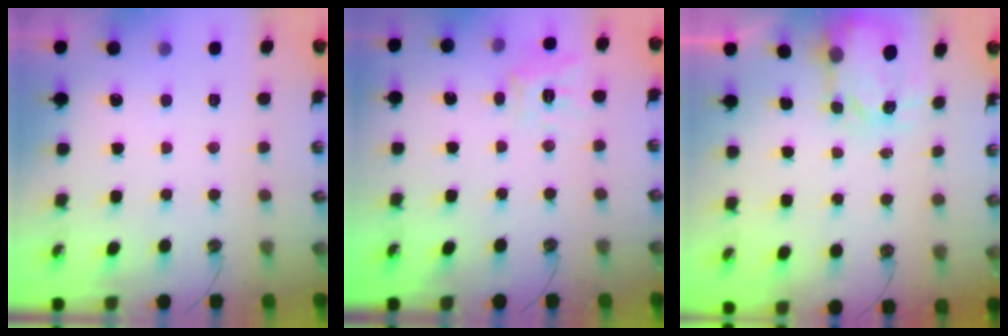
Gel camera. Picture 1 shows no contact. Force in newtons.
{"total": 10.3, "press": 10.3, "slide": 0.6}
{"total": 3.9, "press": 3.8, "slide": 0.5}